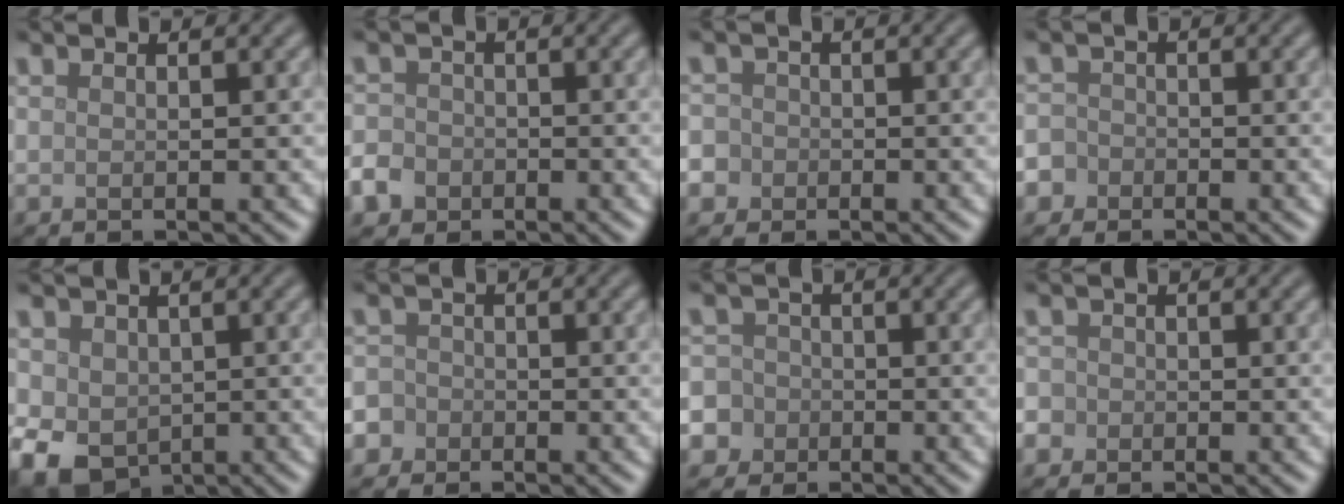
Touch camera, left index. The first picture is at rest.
{"total": 3.9, "force": [-2.0, 3.1, 1.1], "torque": [-0.011, -0.009, -0.045]}
{"total": 5.2, "force": [-1.9, 4.7, 1.2], "torque": [-0.026, 0.001, -0.062]}
{"total": 3.9, "force": [-2.0, 3.2, 0.6], "torque": [0.003, 0.001, -0.053]}
{"total": 6.4, "force": [-1.5, 4.9, 3.8], "torque": [-0.088, -0.021, -0.019]}
{"total": 4.2, "force": [-2.1, 3.5, 0.7], "torque": [0.000, 0.000, -0.056]}
{"total": 8.1, "force": [-3.4, 7.1, 1.6], "torque": [-0.048, -0.012, -0.092]}
{"total": 3.1, "force": [-1.2, 2.8, 0.7], "torque": [0.000, 0.005, -0.040]}